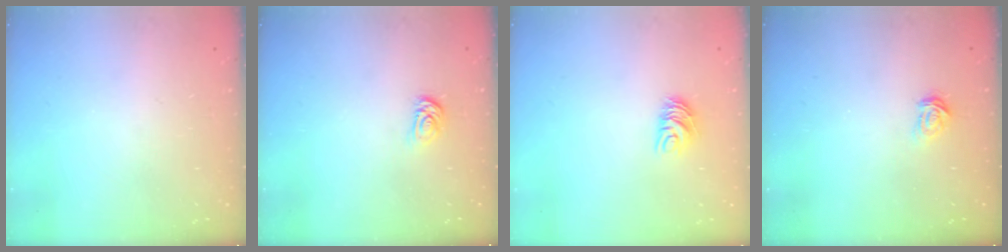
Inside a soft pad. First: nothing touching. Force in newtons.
{"total": 3.2, "press": 3.2, "slide": 0.5}
{"total": 6.8, "press": 6.8, "slide": 0.5}
{"total": 3.0, "press": 3.0, "slide": 0.3}